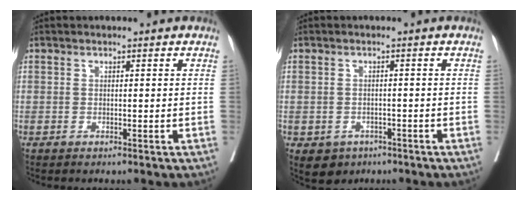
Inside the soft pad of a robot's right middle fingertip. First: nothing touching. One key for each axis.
{"total": 3.7, "fx": -2.0, "fy": 2.9, "fz": 0.9, "tx": -0.012, "ty": 0.004, "tz": -0.022}